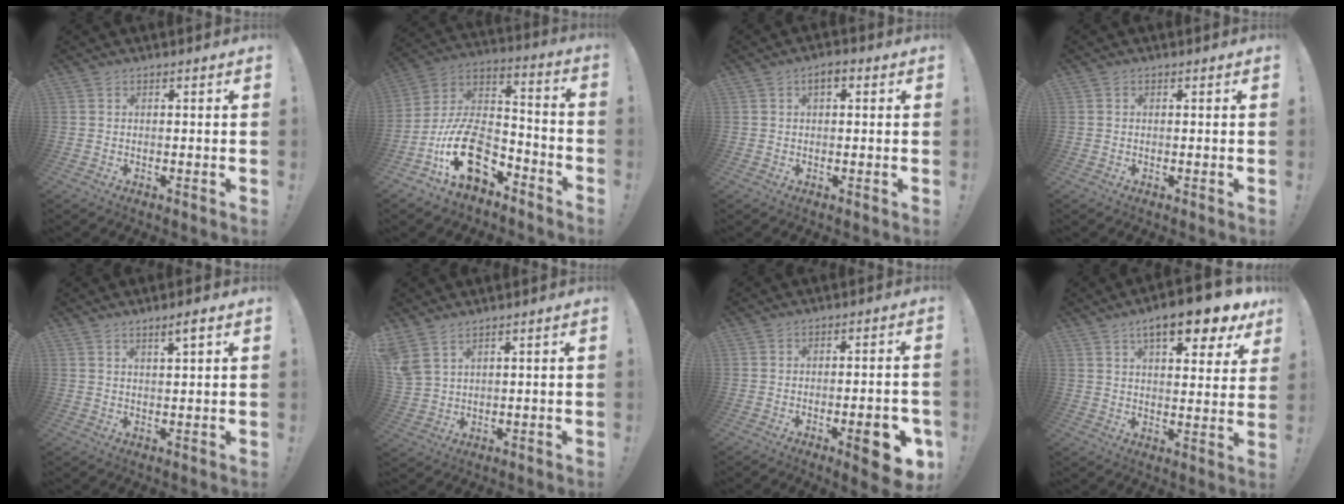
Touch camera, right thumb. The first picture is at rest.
{"total": 20.5, "force": [-9.9, 12.1, 13.4], "torque": [-0.245, 0.058, -0.162]}
{"total": 2.8, "force": [0.8, 1.4, 2.3], "torque": [-0.029, 0.002, 0.011]}
{"total": 0.0}
{"total": 6.7, "force": [4.4, 2.2, 4.5], "torque": [-0.059, -0.022, 0.072]}
{"total": 5.6, "force": [4.0, 2.5, 3.1], "torque": [-0.079, -0.013, 0.081]}
{"total": 10.0, "force": [-3.9, 2.9, 8.8], "torque": [-0.103, 0.009, -0.054]}
{"total": 12.7, "force": [8.0, 3.4, 9.2], "torque": [-0.131, -0.049, 0.128]}